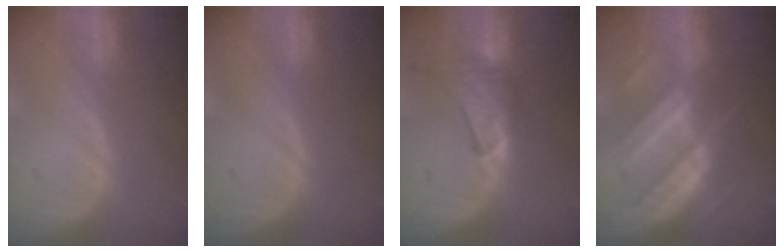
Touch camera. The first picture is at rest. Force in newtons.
{"total": 0.0}
{"total": 9.0, "press": 8.2, "slide": 3.8}
{"total": 9.3, "press": 9.2, "slide": 0.8}